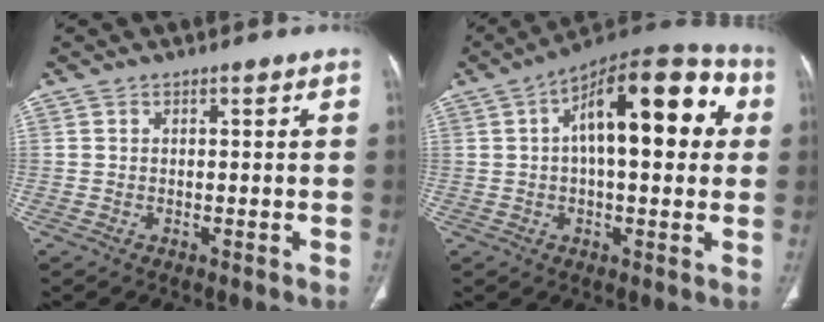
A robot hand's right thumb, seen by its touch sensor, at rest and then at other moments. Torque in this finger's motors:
{"motor_torque": [0.77, 1.82, 0.22, 0.19, 0.36]}